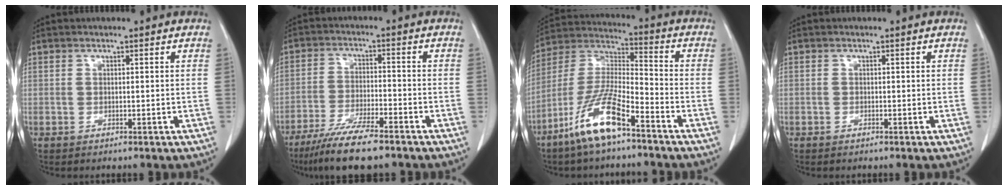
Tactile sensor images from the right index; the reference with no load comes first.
{"total": 10.5, "force": [-8.4, 1.1, 6.3], "torque": [-0.109, -0.026, -0.140]}
{"total": 13.0, "force": [-8.2, 2.3, 9.8], "torque": [-0.209, -0.014, -0.159]}
{"total": 0.0}